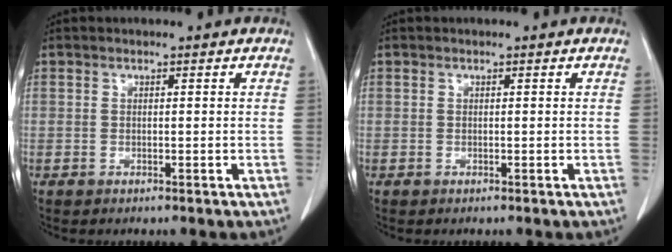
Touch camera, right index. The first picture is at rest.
{"total": 0.0}